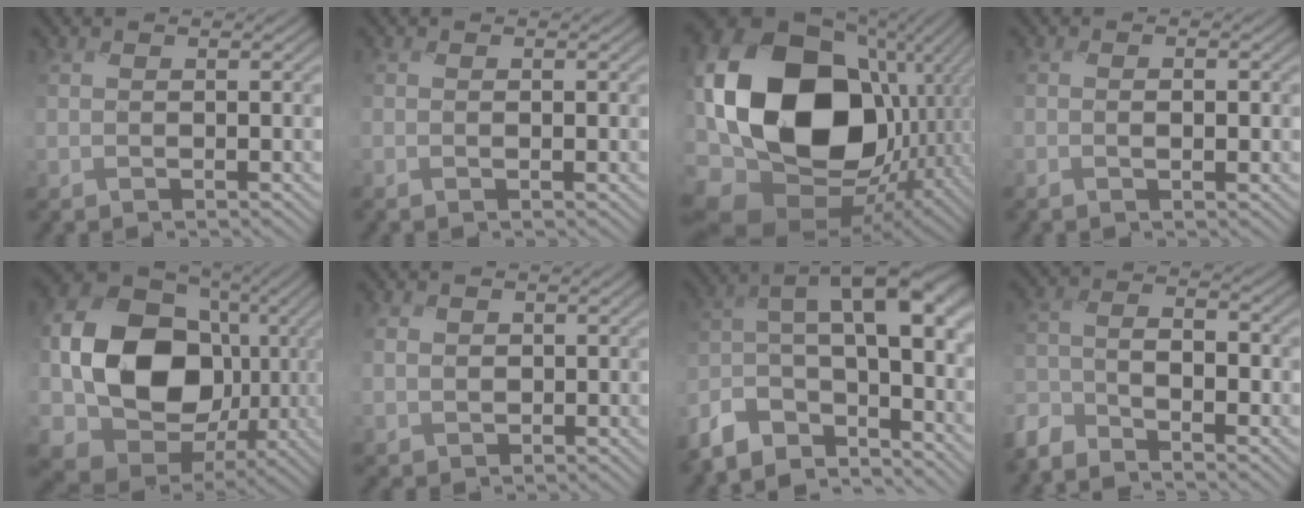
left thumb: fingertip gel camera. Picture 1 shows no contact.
{"total": 0.0}
{"total": 21.2, "force": [-0.3, 15.2, 14.8], "torque": [-0.372, -0.021, 0.013]}
{"total": 1.1, "force": [-0.2, 0.6, 0.9], "torque": [-0.015, 0.005, -0.001]}
{"total": 16.8, "force": [-0.8, 13.5, 10.0], "torque": [-0.203, -0.032, -0.014]}
{"total": 1.8, "force": [0.2, 1.7, 0.3], "torque": [-0.021, -0.004, 0.000]}
{"total": 10.6, "force": [-7.1, 4.3, 6.6], "torque": [-0.103, -0.008, -0.147]}
{"total": 4.8, "force": [-4.6, 0.8, 1.0], "torque": [-0.025, -0.002, -0.114]}